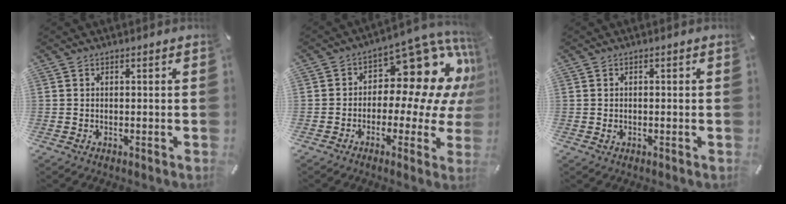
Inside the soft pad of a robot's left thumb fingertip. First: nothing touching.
{"total": 14.7, "force": [5.4, 8.4, 10.7], "torque": [-0.140, -0.055, 0.086]}
{"total": 0.9, "force": [-0.2, 0.5, 0.8], "torque": [-0.015, 0.000, -0.004]}